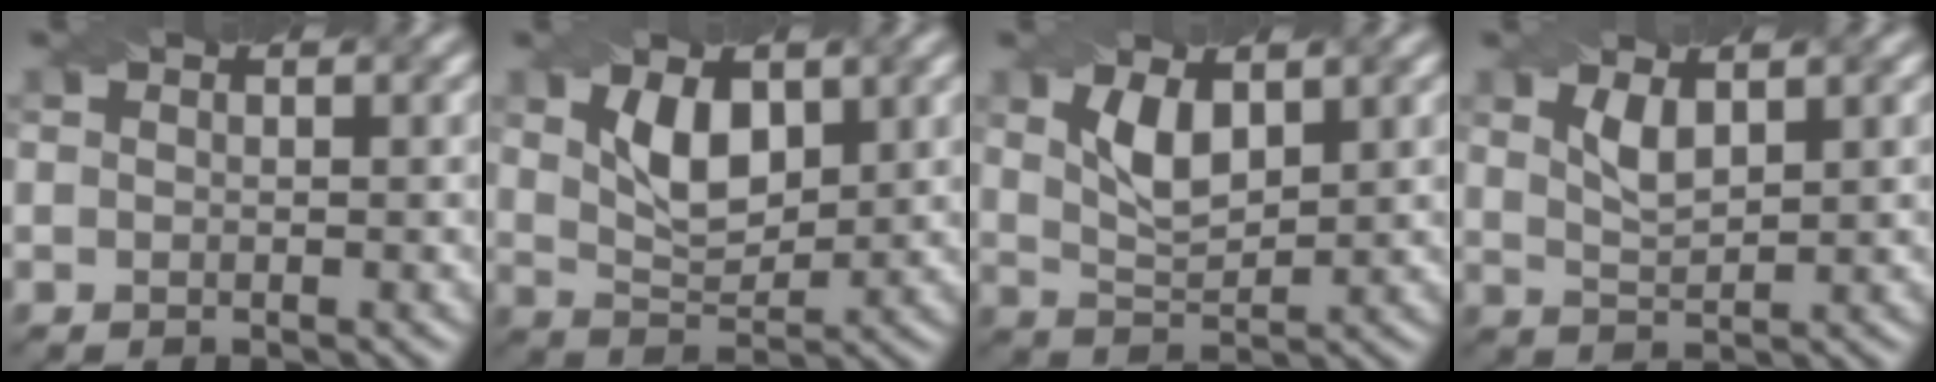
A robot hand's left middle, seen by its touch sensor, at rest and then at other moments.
{"total": 4.3, "force": [1.6, 2.3, 3.2], "torque": [-0.066, -0.002, 0.034]}
{"total": 3.6, "force": [1.6, 1.6, 2.7], "torque": [-0.060, -0.001, 0.035]}
{"total": 2.1, "force": [1.2, 0.8, 1.6], "torque": [-0.036, -0.004, 0.027]}